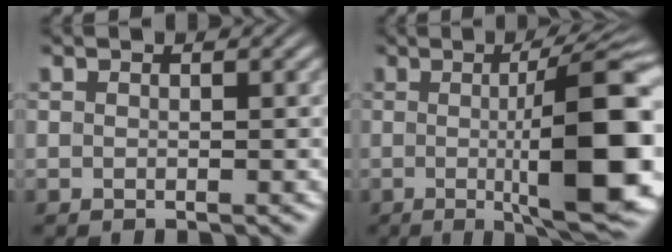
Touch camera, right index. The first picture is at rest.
{"total": 12.5, "force": [-1.5, 2.3, 12.1], "torque": [-0.149, 0.012, -0.027]}